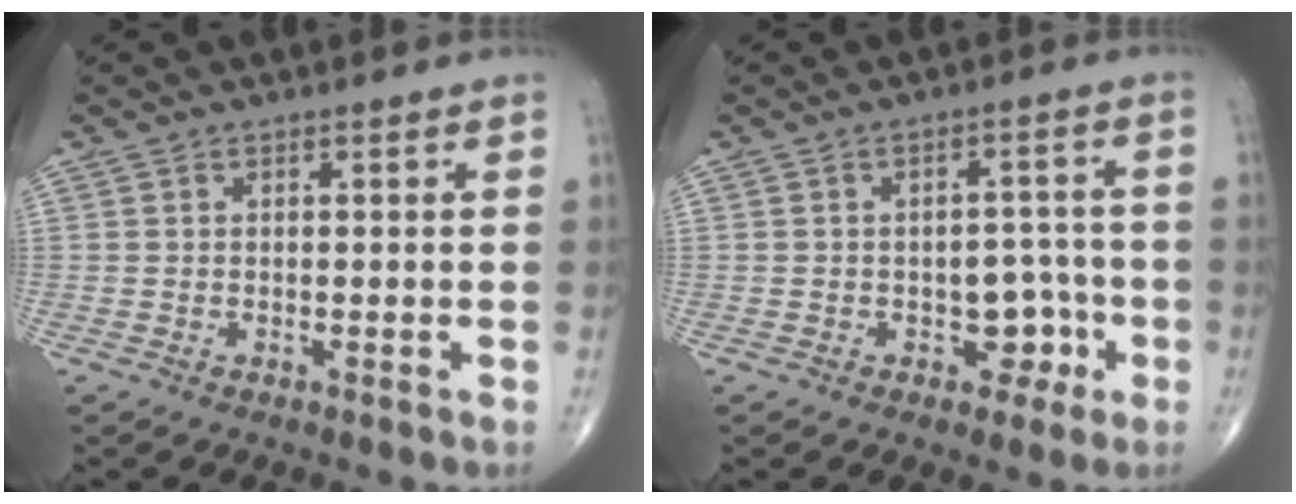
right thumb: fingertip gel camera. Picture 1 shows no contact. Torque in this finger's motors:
{"motor_torque": [2.55, 2.46, 0.18, -0.41, -0.03]}